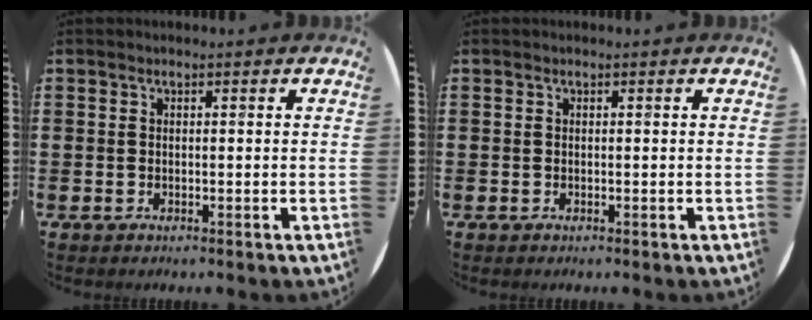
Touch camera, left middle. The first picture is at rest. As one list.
[{"total": 0.0}]